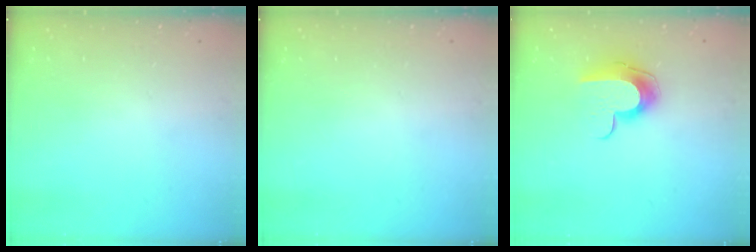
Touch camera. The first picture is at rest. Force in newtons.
{"total": 0.0}
{"total": 10.2, "press": 10.2, "slide": 0.5}